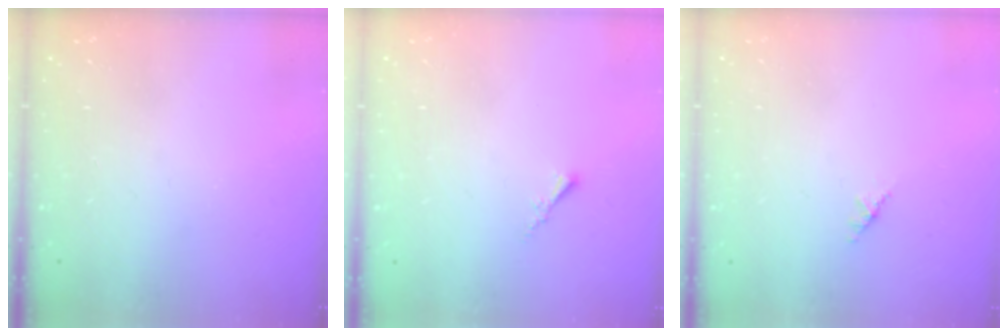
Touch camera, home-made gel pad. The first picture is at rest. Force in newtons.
{"total": 0.5, "press": 0.4, "slide": 0.3}
{"total": 1.4, "press": 1.3, "slide": 0.4}